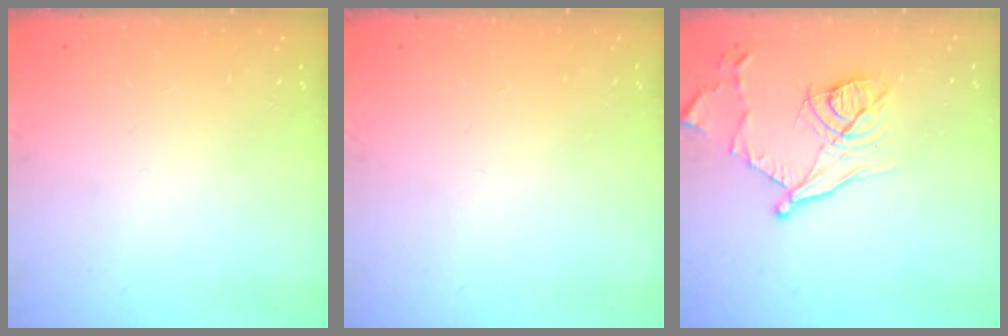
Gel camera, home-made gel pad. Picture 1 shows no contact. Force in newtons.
{"total": 0.0}
{"total": 13.8, "press": 13.7, "slide": 1.8}